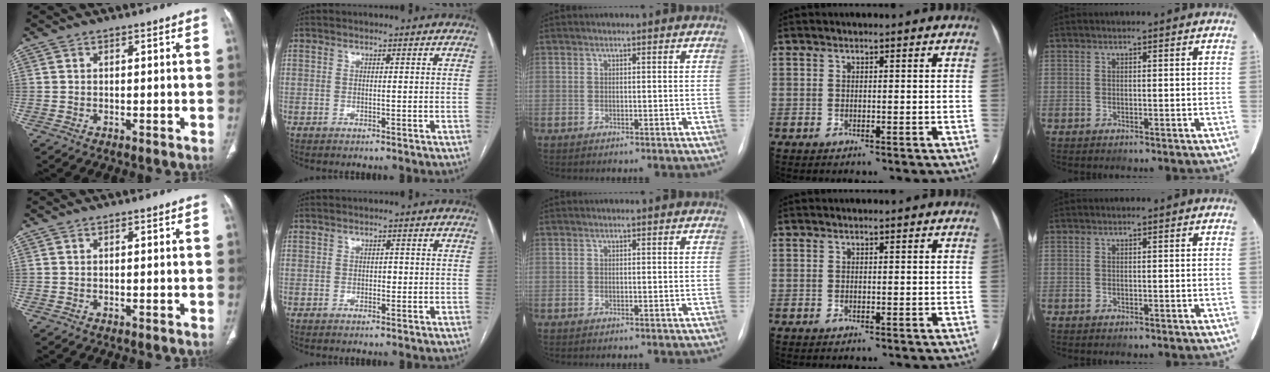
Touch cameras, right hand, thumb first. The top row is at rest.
{"index": {"total": 0.9, "force": [-0.1, 0.6, 0.6], "torque": [-0.005, 0.003, -0.003]}}